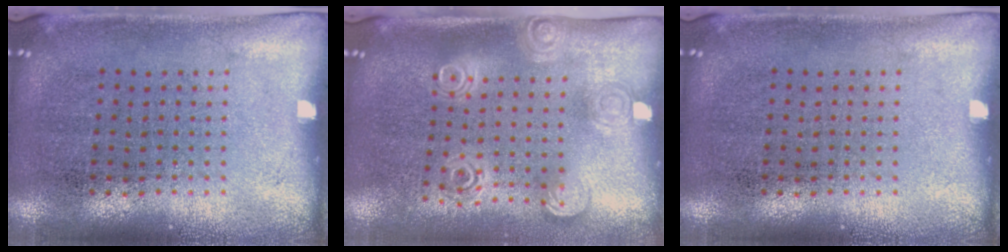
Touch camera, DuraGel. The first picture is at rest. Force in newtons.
{"total": 1.7, "press": 1.3, "slide": 1.1}
{"total": 0.0}